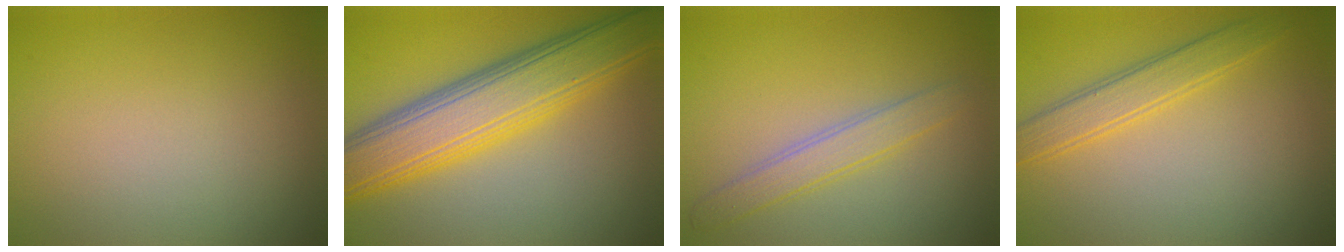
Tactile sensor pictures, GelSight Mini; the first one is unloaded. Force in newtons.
{"total": 8.9, "press": 8.9, "slide": 0.3}
{"total": 2.4, "press": 2.4, "slide": 0.2}
{"total": 2.9, "press": 2.9, "slide": 0.0}